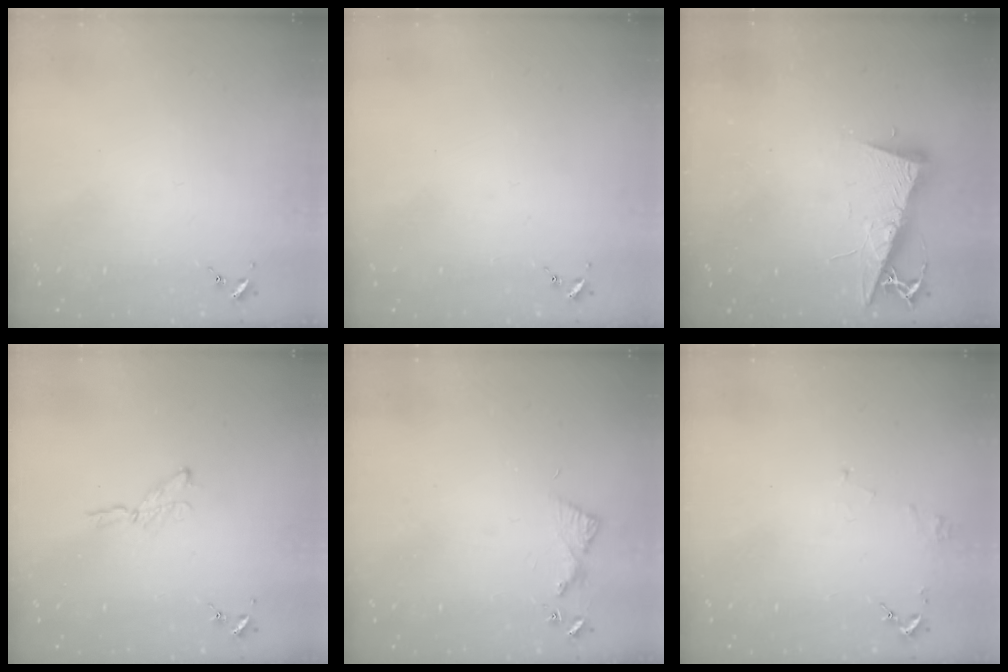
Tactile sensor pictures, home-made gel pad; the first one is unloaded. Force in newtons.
{"total": 0.0}
{"total": 11.3, "press": 11.2, "slide": 1.1}
{"total": 3.9, "press": 3.8, "slide": 0.4}
{"total": 6.1, "press": 6.1, "slide": 0.6}
{"total": 3.7, "press": 3.7, "slide": 0.5}